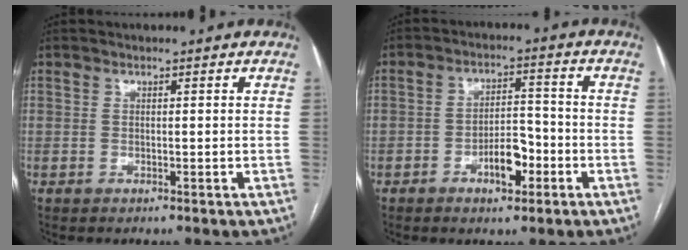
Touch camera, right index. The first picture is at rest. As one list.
[{"total": 6.0, "force": [-2.8, 2.6, 4.7], "torque": [-0.076, 0.011, -0.043]}]